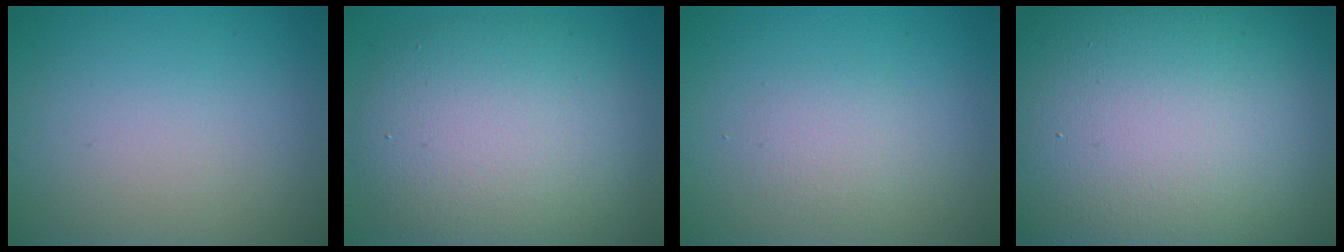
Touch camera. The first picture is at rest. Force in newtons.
{"total": 10.4, "press": 10.4, "slide": 0.2}
{"total": 1.5, "press": 1.5, "slide": 0.0}
{"total": 24.0, "press": 24.0, "slide": 1.2}